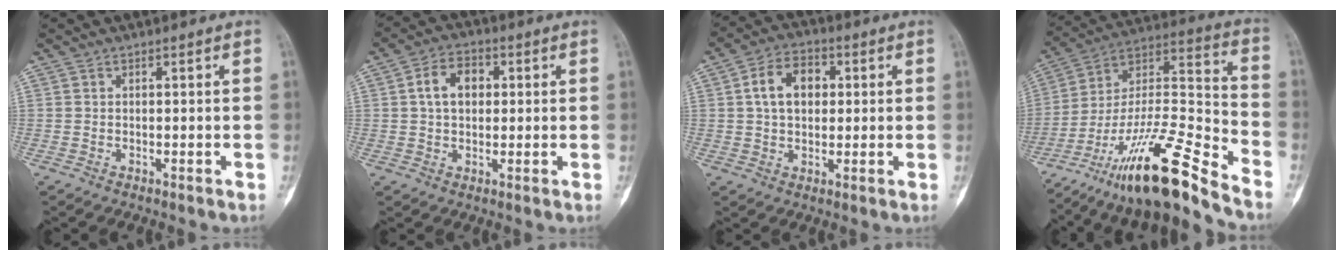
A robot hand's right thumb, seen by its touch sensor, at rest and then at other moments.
{"total": 6.9, "force": [1.2, 4.9, 4.8], "torque": [-0.068, 0.013, 0.015]}
{"total": 8.8, "force": [1.6, 6.1, 6.1], "torque": [-0.085, 0.013, 0.022]}
{"total": 23.5, "force": [-17.0, 3.6, 15.8], "torque": [-0.302, 0.078, -0.301]}